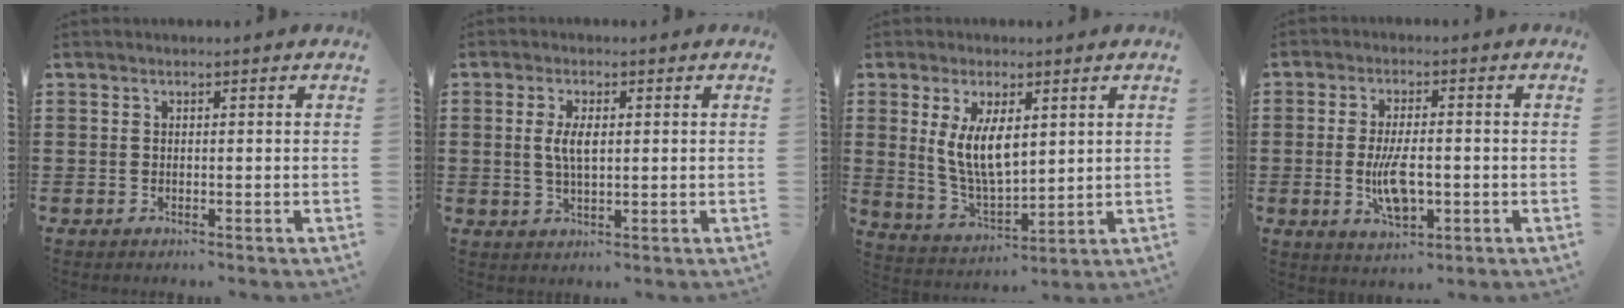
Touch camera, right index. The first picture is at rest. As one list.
[{"total": 3.9, "force": [0.5, 1.6, 3.6], "torque": [-0.073, 0.006, 0.006]}, {"total": 7.7, "force": [1.9, 3.5, 6.6], "torque": [-0.140, 0.004, 0.033]}, {"total": 6.9, "force": [-1.2, 2.9, 6.2], "torque": [-0.119, -0.006, -0.026]}]